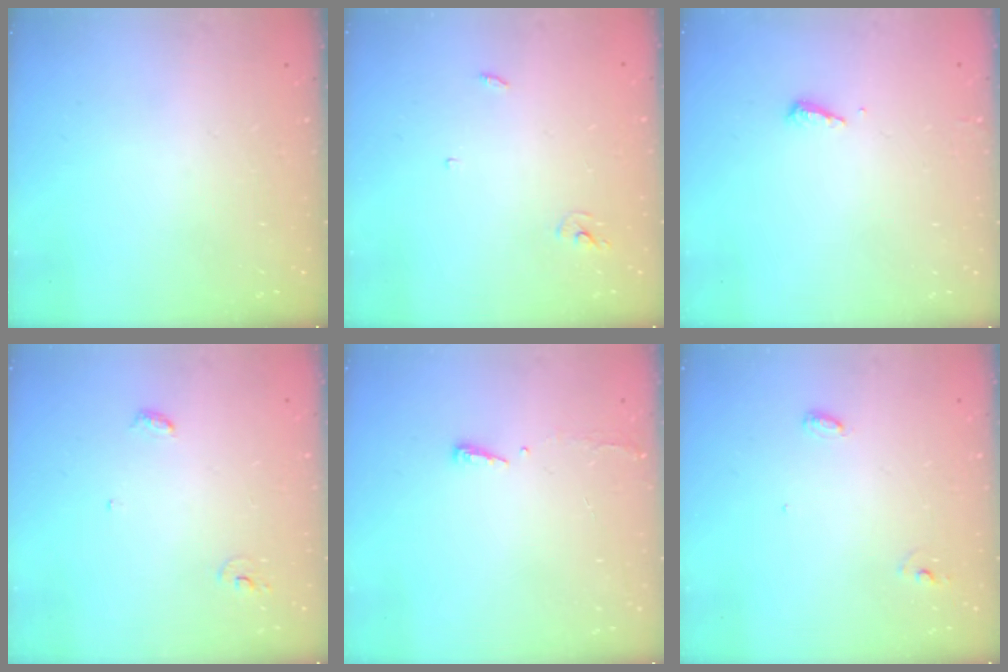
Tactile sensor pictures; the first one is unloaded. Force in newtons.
{"total": 2.4, "press": 2.4, "slide": 0.2}
{"total": 5.1, "press": 5.1, "slide": 0.5}
{"total": 3.7, "press": 3.7, "slide": 0.3}
{"total": 3.2, "press": 3.2, "slide": 0.6}
{"total": 4.5, "press": 4.5, "slide": 0.4}